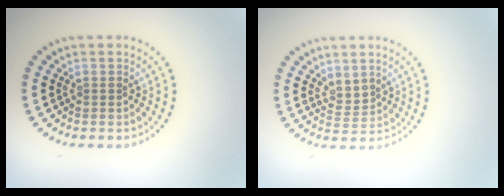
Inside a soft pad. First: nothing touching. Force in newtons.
{"total": 1.6, "press": 1.3, "slide": 0.9}